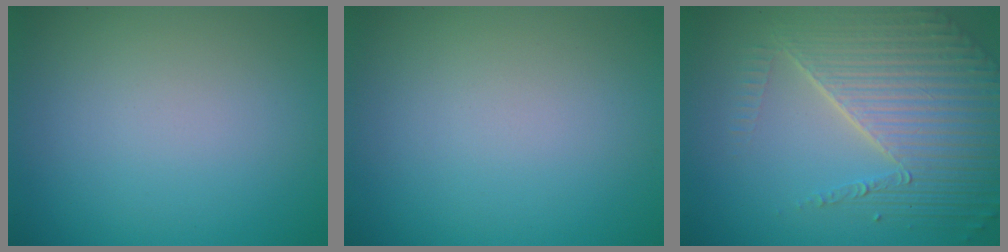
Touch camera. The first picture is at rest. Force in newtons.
{"total": 0.0}
{"total": 7.7, "press": 5.4, "slide": 5.5}